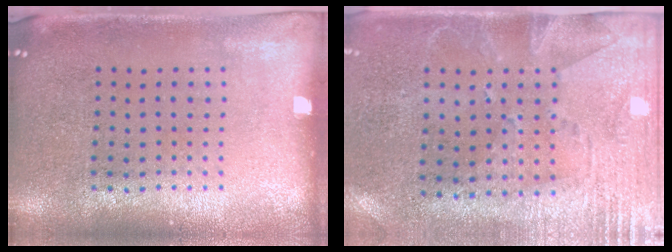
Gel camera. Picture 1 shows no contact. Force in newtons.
{"total": 2.8, "press": 2.3, "slide": 1.5}